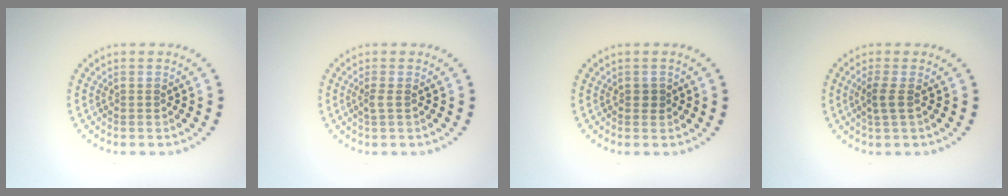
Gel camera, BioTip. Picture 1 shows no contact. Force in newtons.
{"total": 0.9, "press": 0.7, "slide": 0.5}
{"total": 0.7, "press": 0.7, "slide": 0.2}
{"total": 1.5, "press": 1.3, "slide": 0.9}